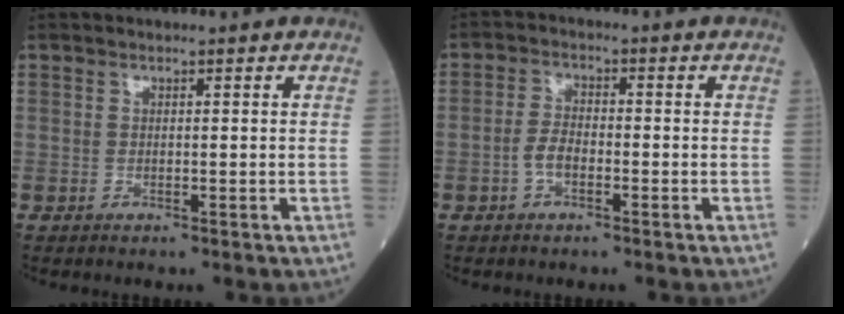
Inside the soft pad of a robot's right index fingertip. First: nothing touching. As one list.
[{"total": 3.3, "force": [-1.2, 1.6, 2.6], "torque": [-0.054, 0.007, -0.022]}]